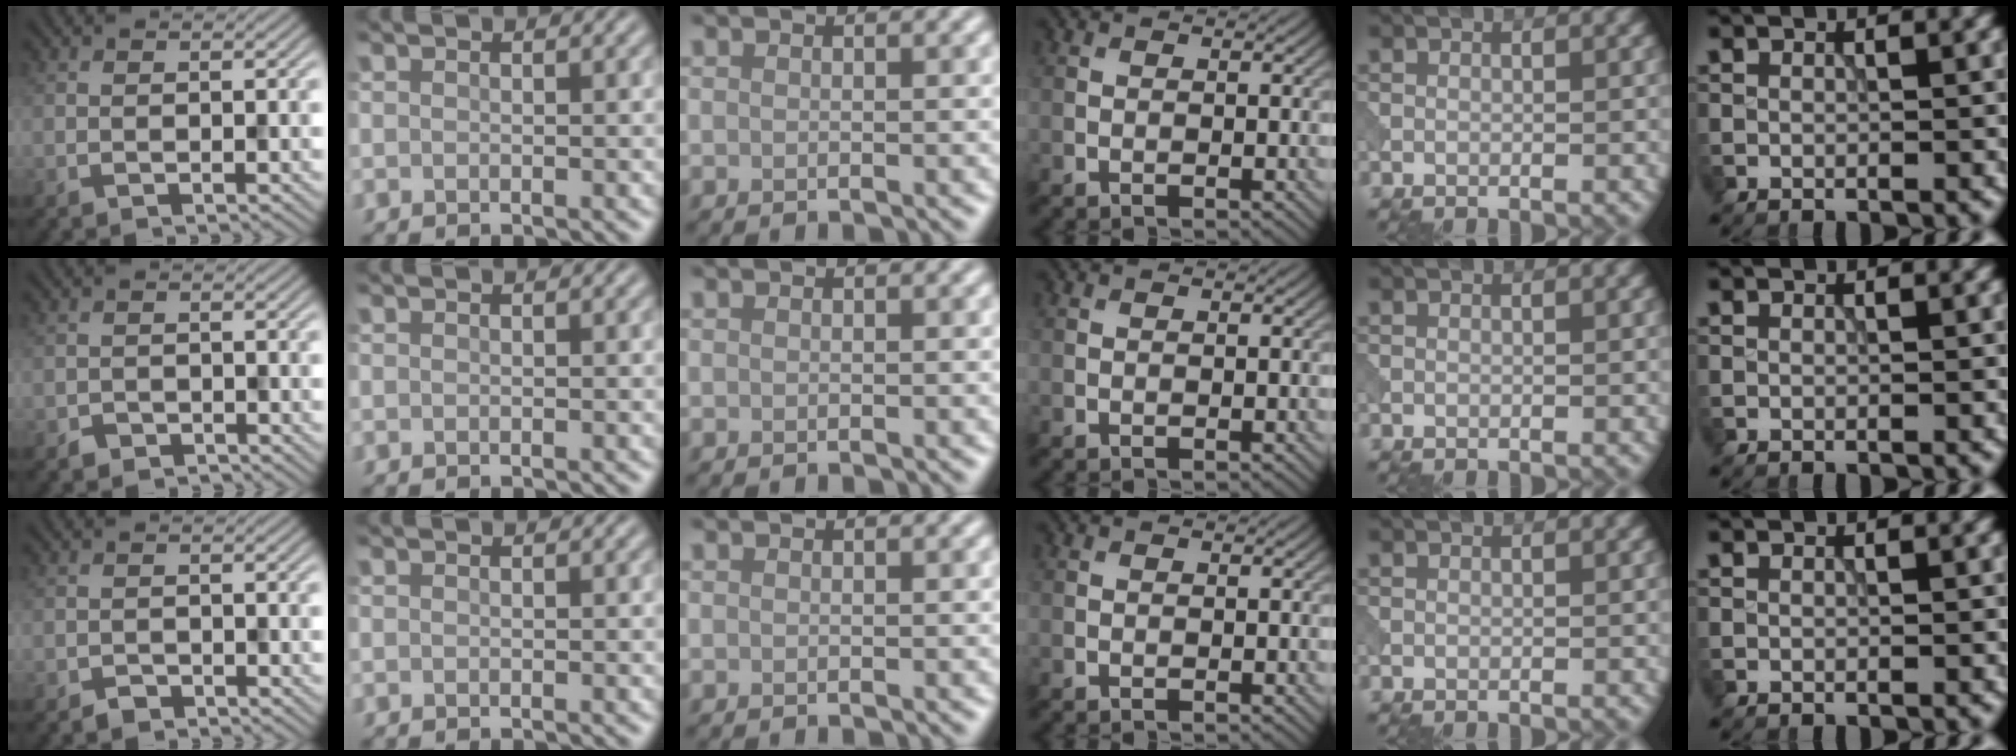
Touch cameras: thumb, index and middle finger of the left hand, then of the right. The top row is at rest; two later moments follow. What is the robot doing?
{"motion": "open", "object": "sandwich press"}